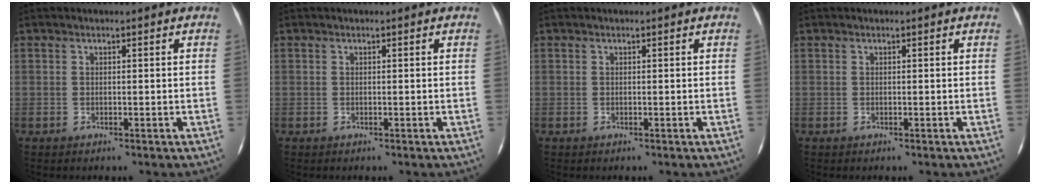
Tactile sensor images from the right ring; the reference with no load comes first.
{"total": 0.0}
{"total": 0.0}
{"total": 0.0}